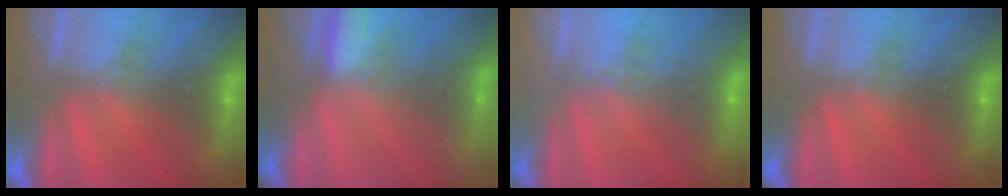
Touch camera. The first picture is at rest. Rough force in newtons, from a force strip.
{"total": 2.9}
{"total": 1.8}
{"total": 0.0}